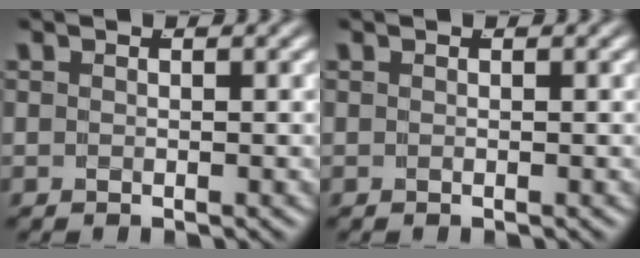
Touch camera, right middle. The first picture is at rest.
{"total": 0.0}